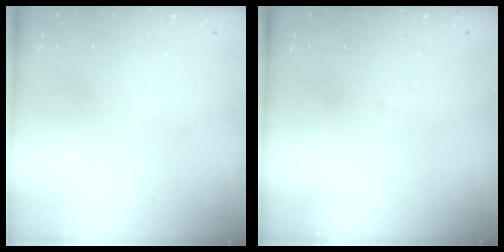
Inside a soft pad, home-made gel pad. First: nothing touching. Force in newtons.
{"total": 0.0}